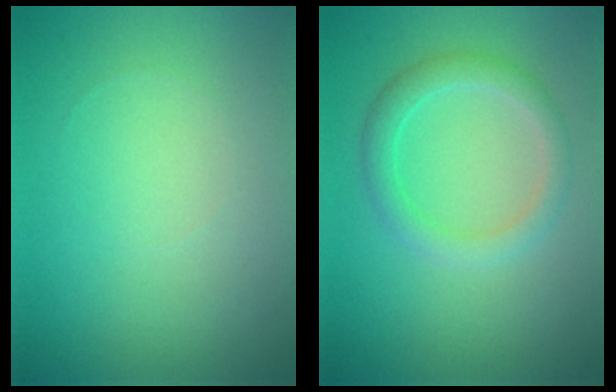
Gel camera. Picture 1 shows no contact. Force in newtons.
{"total": 2.5, "press": 2.5, "slide": 0.0}